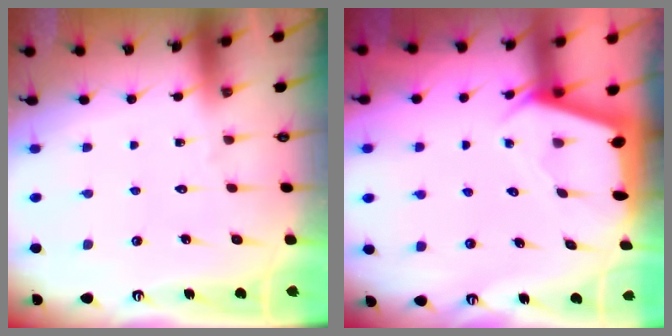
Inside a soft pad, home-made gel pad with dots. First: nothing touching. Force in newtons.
{"total": 2.5, "press": 2.5, "slide": 0.3}